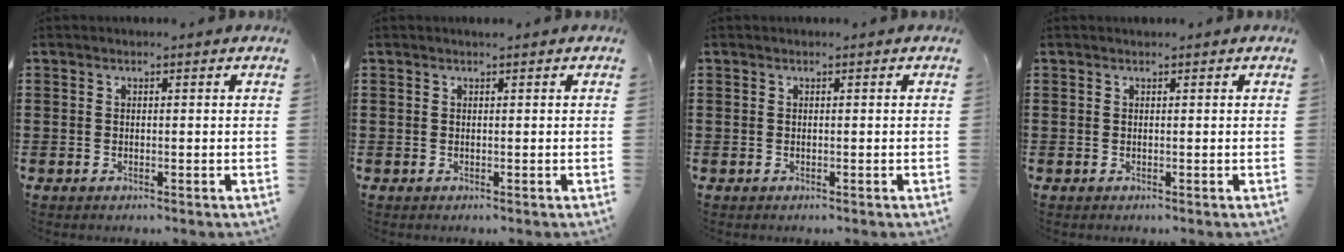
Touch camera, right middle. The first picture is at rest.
{"total": 0.0}
{"total": 0.0}
{"total": 0.0}